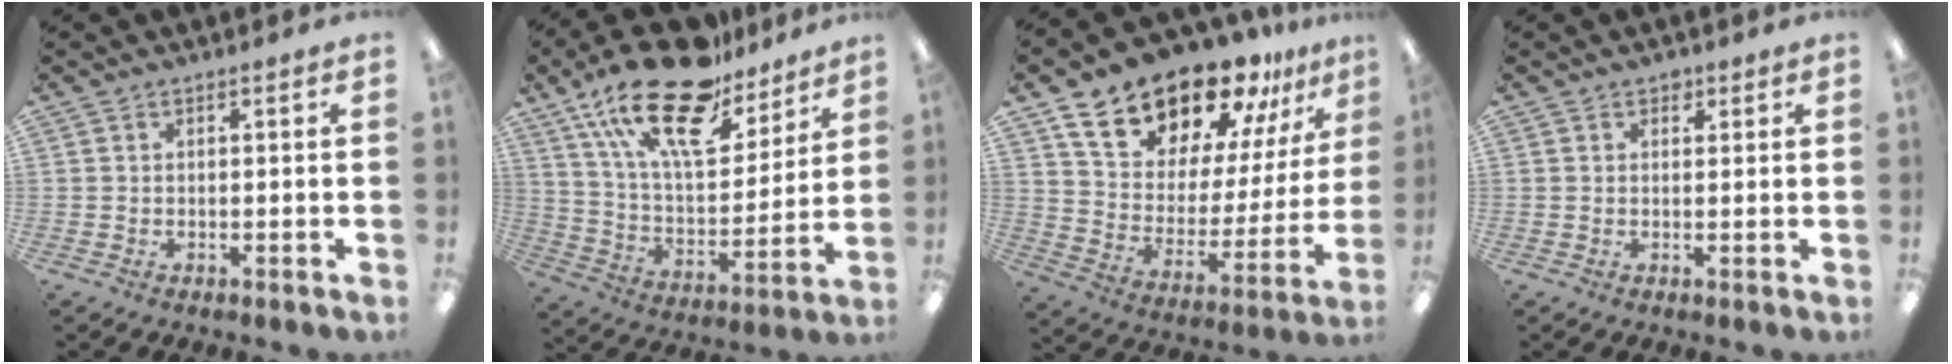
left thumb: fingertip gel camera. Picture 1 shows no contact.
{"total": 23.9, "force": [16.4, 9.9, 14.3], "torque": [-0.260, -0.096, 0.285]}
{"total": 20.1, "force": [16.8, 8.8, 6.6], "torque": [-0.123, -0.125, 0.301]}
{"total": 1.7, "force": [1.2, 1.1, 0.5], "torque": [0.004, -0.004, 0.018]}